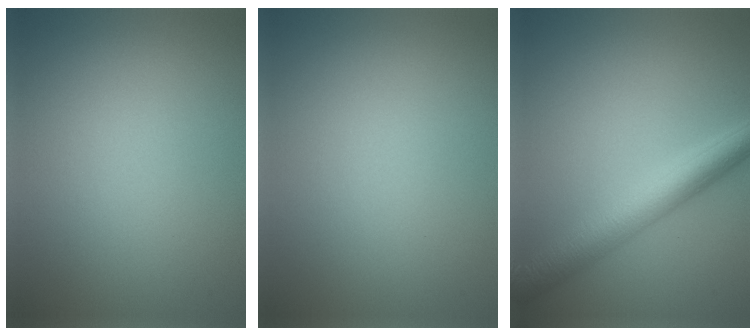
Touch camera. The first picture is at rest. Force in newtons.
{"total": 0.0}
{"total": 5.6, "press": 5.6, "slide": 0.0}